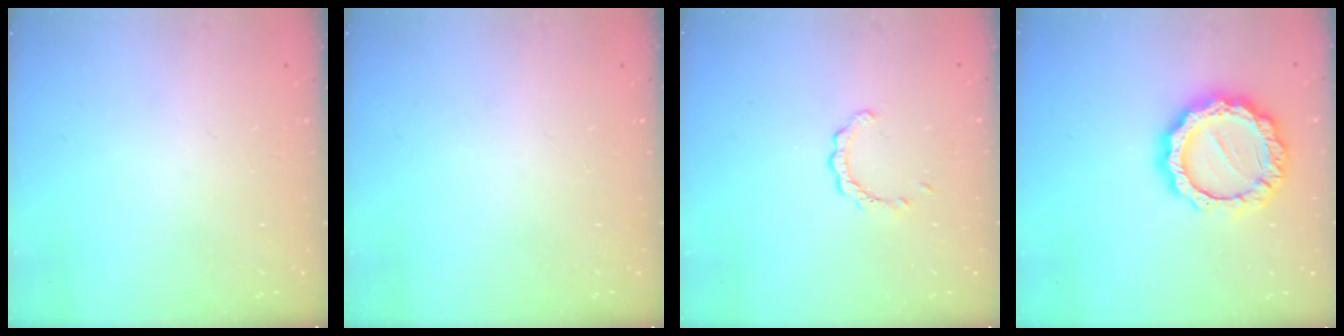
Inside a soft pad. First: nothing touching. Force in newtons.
{"total": 0.0}
{"total": 2.2, "press": 2.2, "slide": 0.2}
{"total": 13.8, "press": 13.8, "slide": 0.9}